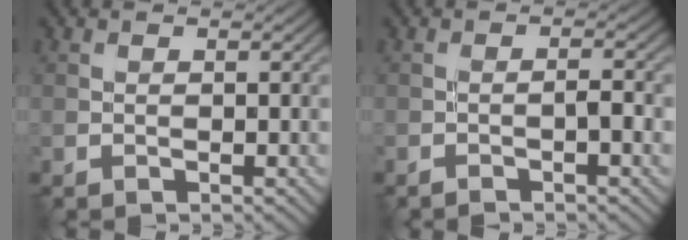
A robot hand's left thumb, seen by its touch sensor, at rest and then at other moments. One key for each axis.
{"total": 2.0, "fx": -1.1, "fy": 0.2, "fz": 1.7, "tx": -0.029, "ty": 0.008, "tz": -0.023}